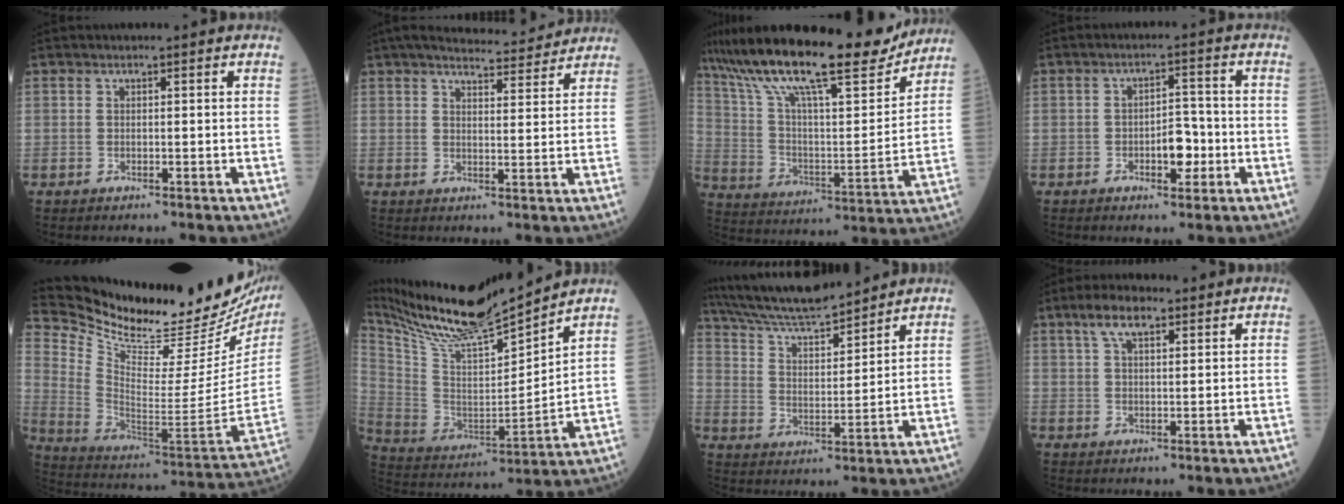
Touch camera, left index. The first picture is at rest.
{"total": 11.9, "force": [11.0, 1.9, 4.2], "torque": [-0.056, 0.005, 0.142]}
{"total": 25.2, "force": [20.6, 4.1, 13.9], "torque": [-0.250, 0.003, 0.326]}
{"total": 4.7, "force": [-1.7, 2.3, 3.7], "torque": [-0.049, 0.006, -0.027]}
{"total": 30.2, "force": [26.0, 5.4, 14.5], "torque": [-0.247, -0.084, 0.370]}
{"total": 18.5, "force": [16.7, 0.7, 7.9], "torque": [-0.163, -0.016, 0.299]}
{"total": 13.8, "force": [12.8, 1.3, 5.1], "torque": [-0.100, 0.012, 0.230]}
{"total": 5.4, "force": [3.4, 2.0, 3.7], "torque": [-0.075, 0.016, 0.062]}